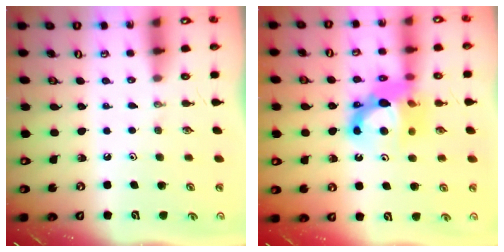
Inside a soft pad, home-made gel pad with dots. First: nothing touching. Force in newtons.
{"total": 13.1, "press": 13.1, "slide": 1.2}